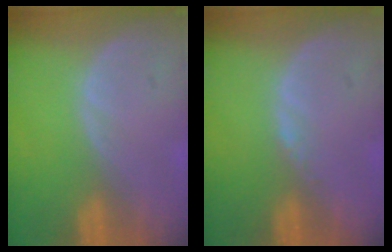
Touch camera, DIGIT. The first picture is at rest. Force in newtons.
{"total": 0.8, "press": 0.6, "slide": 0.4}